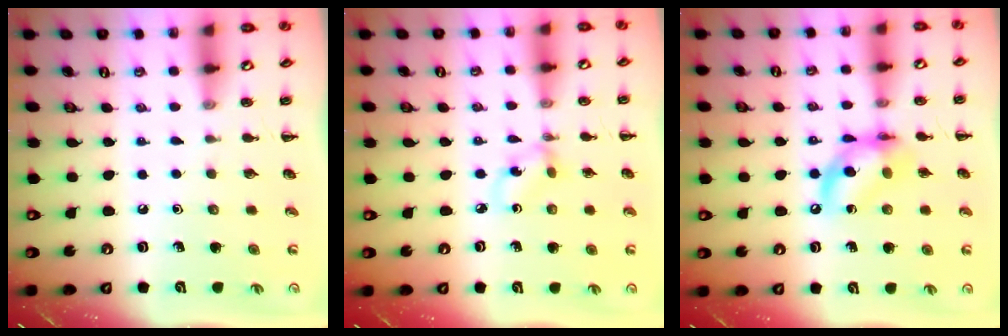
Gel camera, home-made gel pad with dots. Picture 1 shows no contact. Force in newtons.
{"total": 2.4, "press": 2.4, "slide": 0.6}
{"total": 12.1, "press": 11.8, "slide": 2.8}